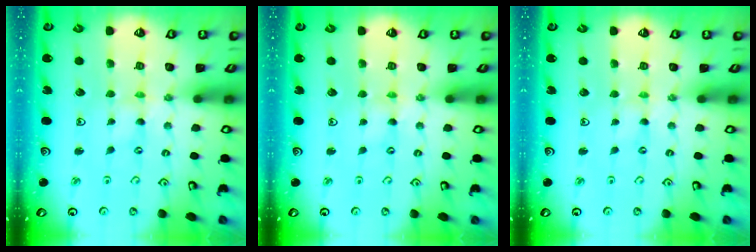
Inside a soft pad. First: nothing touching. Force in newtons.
{"total": 2.2, "press": 2.2, "slide": 0.4}
{"total": 0.0}